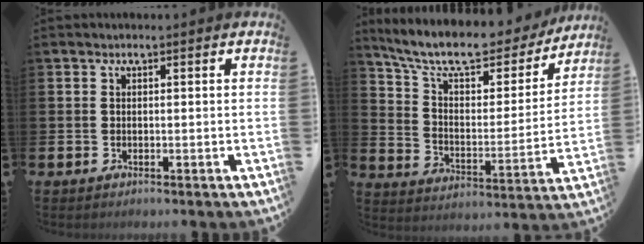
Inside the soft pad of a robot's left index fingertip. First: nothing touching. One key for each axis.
{"total": 10.8, "fx": 9.3, "fy": 2.9, "fz": 4.5, "tx": -0.125, "ty": -0.057, "tz": 0.158}